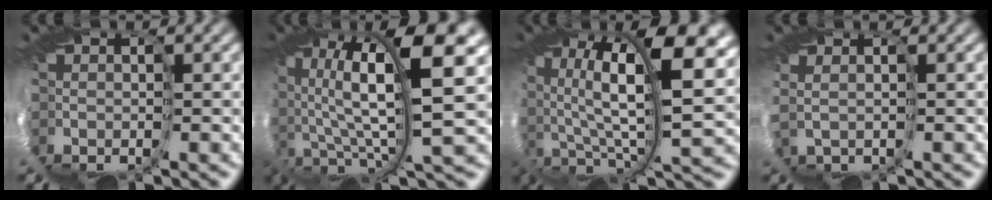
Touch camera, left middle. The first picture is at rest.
{"total": 10.2, "force": [3.7, 1.4, 9.4], "torque": [-0.186, 0.002, 0.074]}
{"total": 11.7, "force": [4.3, 3.5, 10.3], "torque": [-0.208, -0.001, 0.088]}
{"total": 2.8, "force": [2.7, -0.9, -0.1], "torque": [0.003, 0.015, 0.040]}